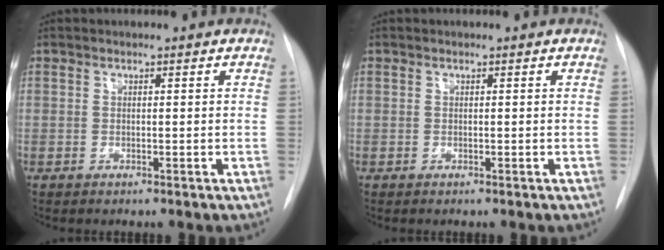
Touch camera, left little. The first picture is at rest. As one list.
[{"total": 0.0}]